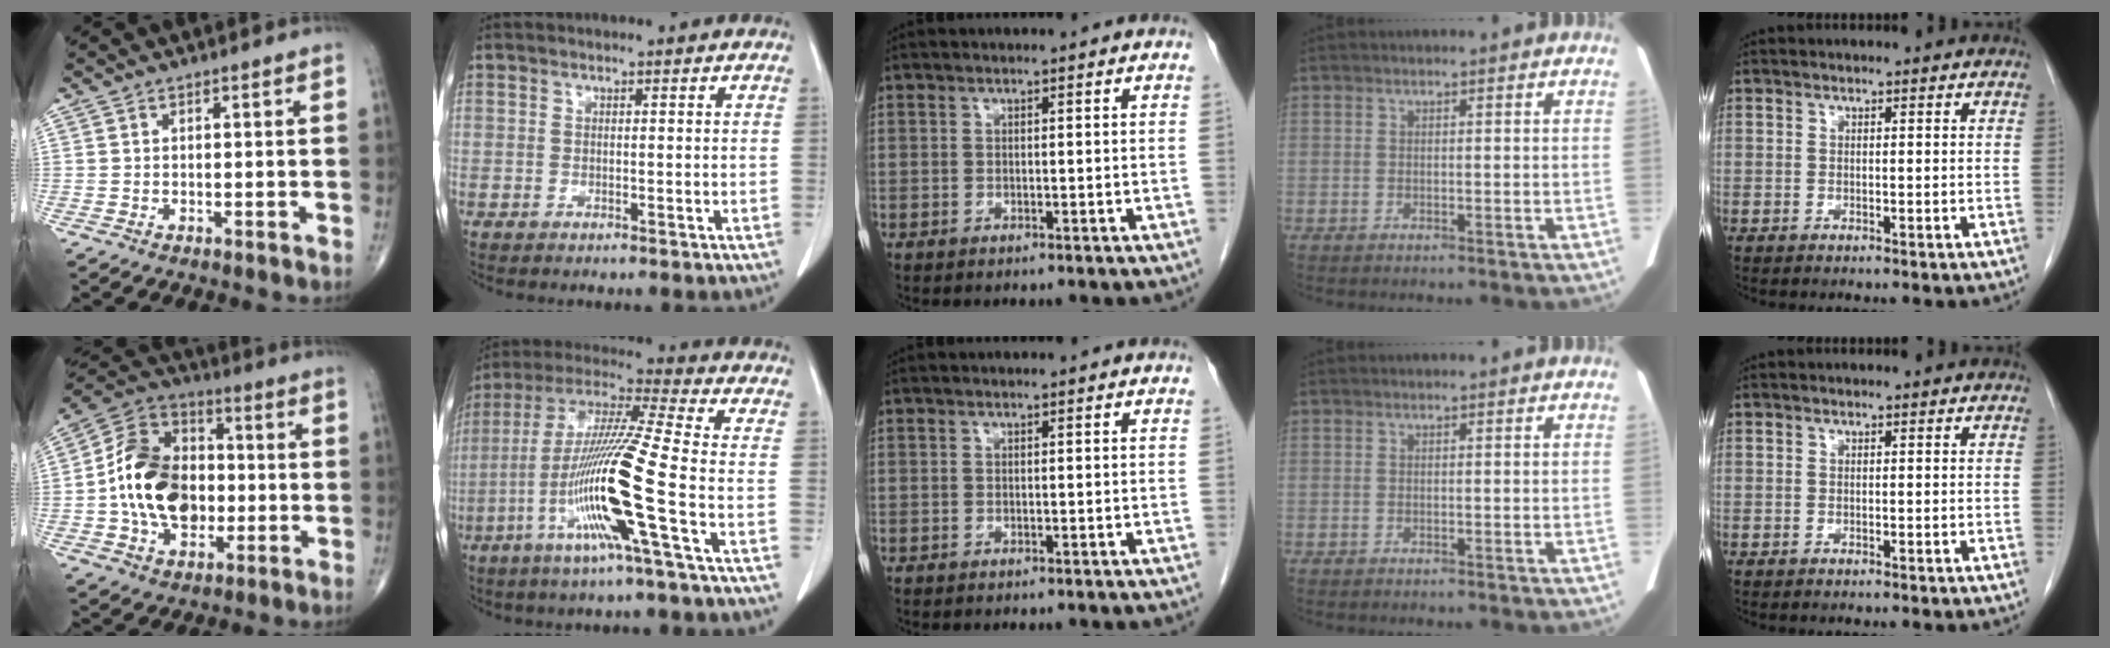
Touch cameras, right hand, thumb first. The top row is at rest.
{"thumb": {"total": 19.1, "force": [-1.6, 13.6, 13.4], "torque": [-0.206, 0.029, -0.027]}, "index": {"total": 16.9, "force": [-5.5, -1.9, 15.9], "torque": [-0.323, -0.016, -0.115]}}